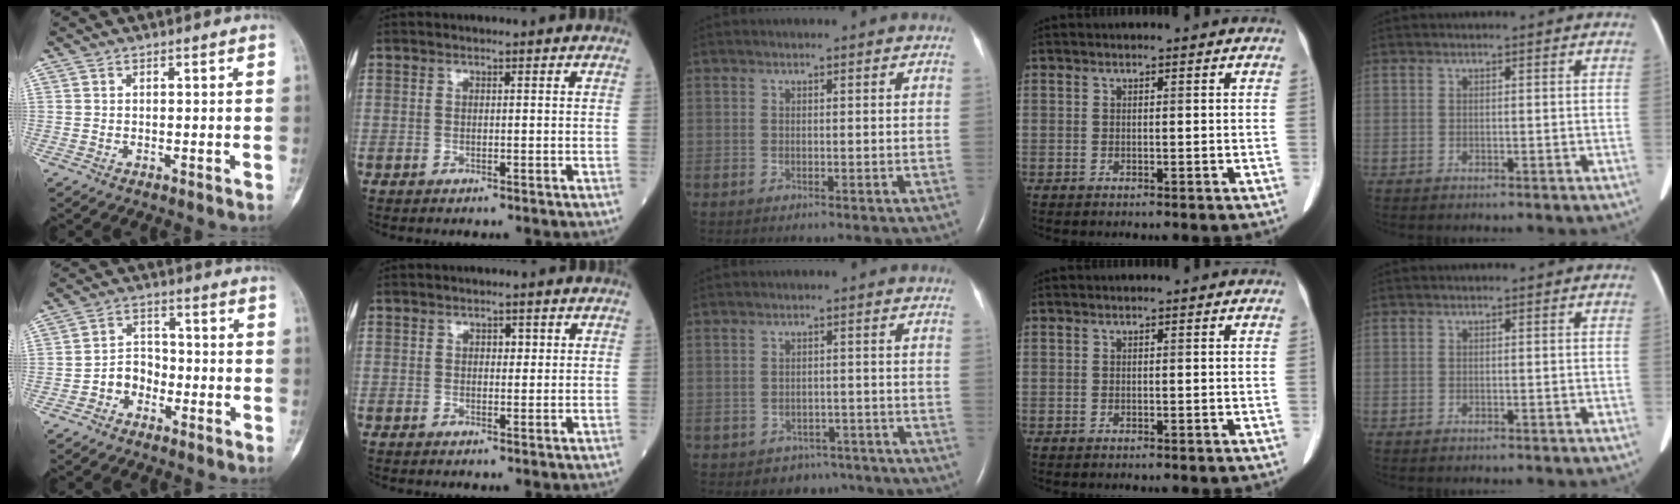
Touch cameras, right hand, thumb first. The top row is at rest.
{"thumb": {"total": 5.1, "force": [-2.4, 4.0, 2.1], "torque": [-0.011, 0.030, -0.053]}, "index": {"total": 1.3, "force": [0.4, 0.9, 0.9], "torque": [-0.008, 0.002, 0.004]}, "middle": {"total": 4.8, "force": [-3.6, 3.2, 0.1], "torque": [0.000, 0.019, -0.041]}}